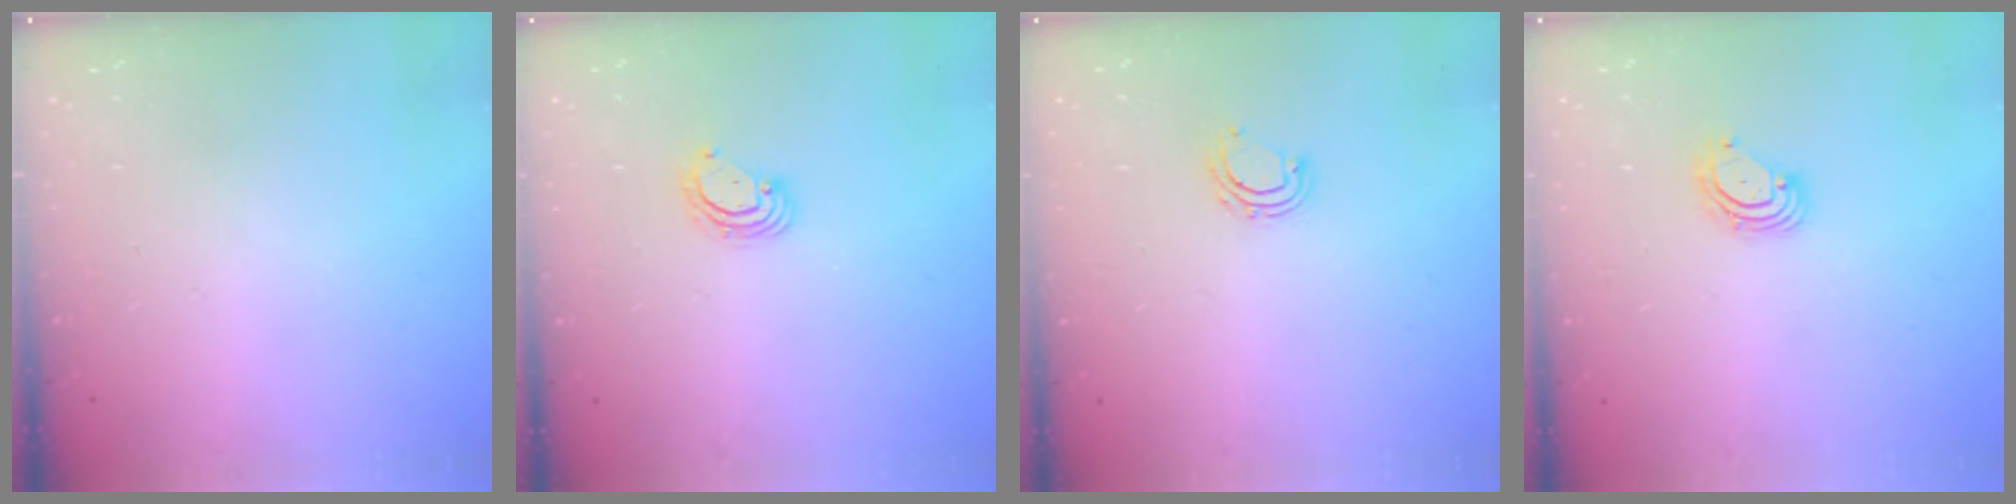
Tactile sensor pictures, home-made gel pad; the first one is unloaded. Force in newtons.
{"total": 3.4, "press": 3.4, "slide": 0.2}
{"total": 5.7, "press": 5.7, "slide": 0.6}
{"total": 4.0, "press": 4.0, "slide": 0.5}